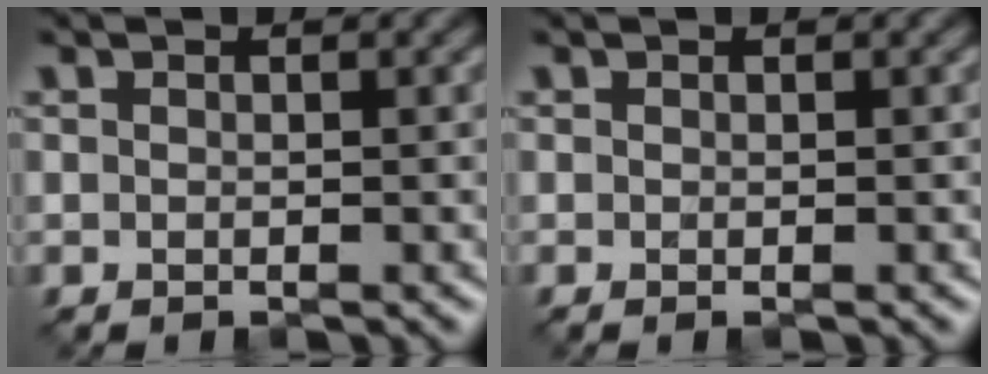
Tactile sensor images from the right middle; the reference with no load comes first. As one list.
[{"total": 0.0}]